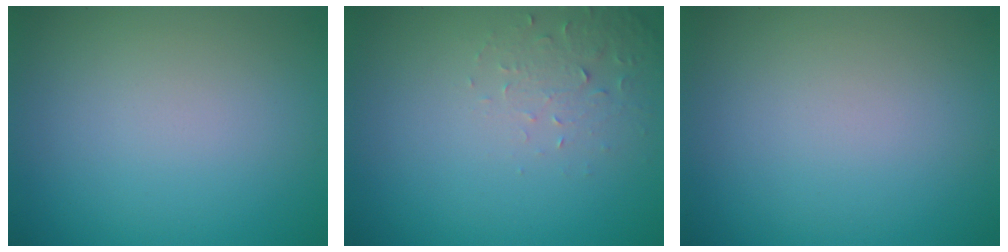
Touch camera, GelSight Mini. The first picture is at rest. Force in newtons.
{"total": 1.9, "press": 1.8, "slide": 0.4}
{"total": 0.0}